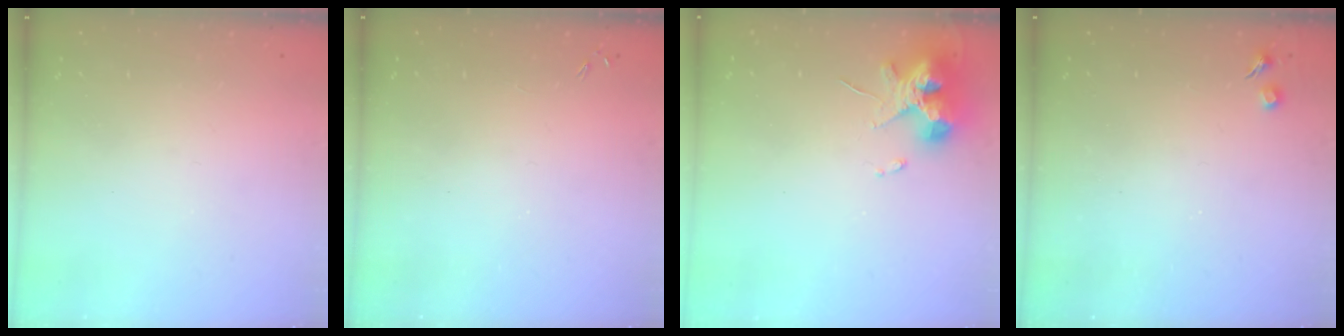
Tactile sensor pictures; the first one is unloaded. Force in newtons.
{"total": 0.0}
{"total": 12.0, "press": 11.8, "slide": 1.9}
{"total": 2.7, "press": 2.6, "slide": 0.4}